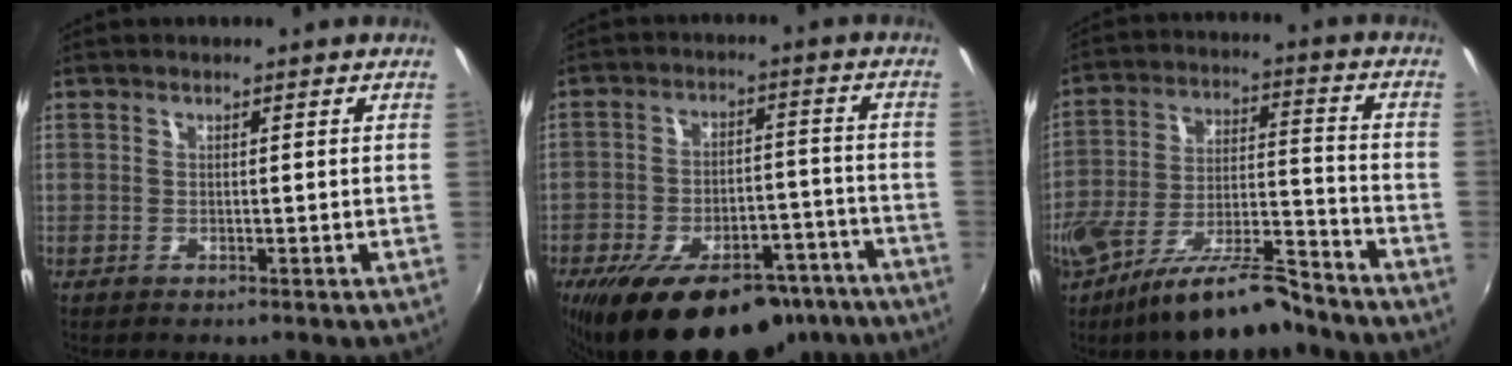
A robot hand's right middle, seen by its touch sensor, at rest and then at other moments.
{"total": 22.5, "force": [-16.5, 10.0, 11.6], "torque": [-0.203, -0.001, -0.219]}
{"total": 15.4, "force": [-11.6, 3.7, 9.4], "torque": [-0.180, -0.018, -0.195]}